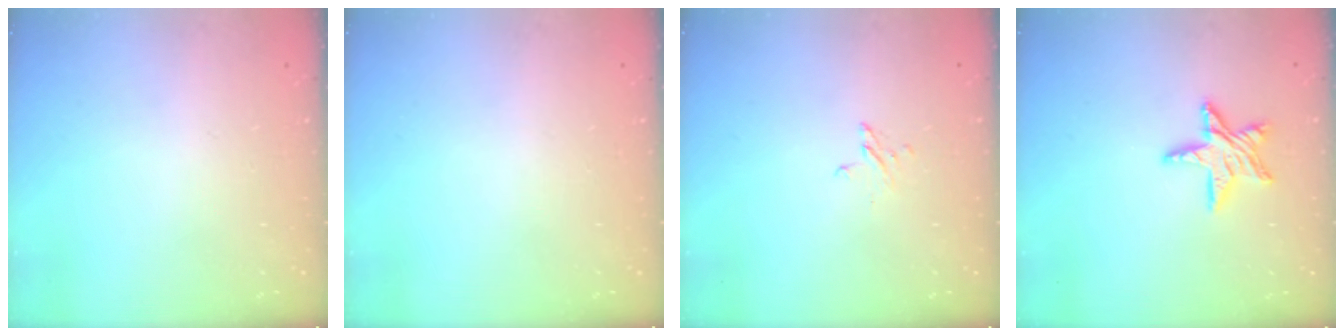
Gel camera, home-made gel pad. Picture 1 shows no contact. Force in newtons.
{"total": 0.0}
{"total": 2.4, "press": 2.4, "slide": 0.2}
{"total": 10.4, "press": 10.4, "slide": 0.8}